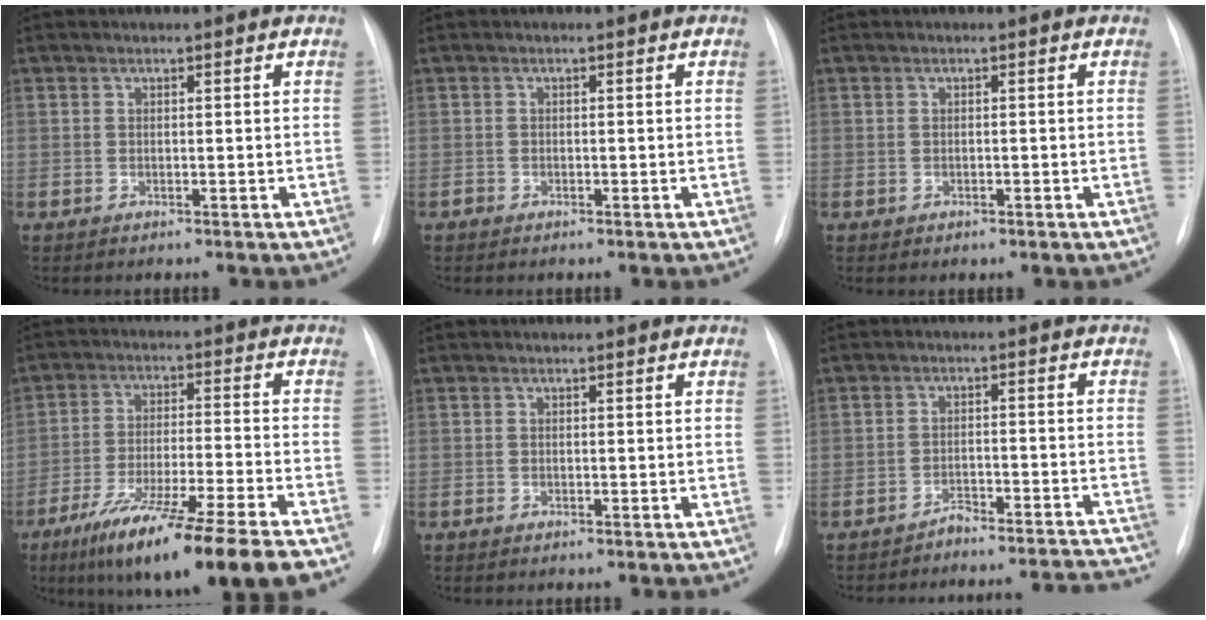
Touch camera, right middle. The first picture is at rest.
{"total": 0.6, "force": [-0.4, 0.4, 0.1], "torque": [-0.002, 0.002, -0.011]}
{"total": 0.6, "force": [-0.3, 0.5, 0.3], "torque": [-0.008, 0.000, -0.001]}
{"total": 18.1, "force": [-12.7, -0.1, 12.9], "torque": [-0.193, -0.042, -0.210]}
{"total": 0.0}
{"total": 13.7, "force": [-13.6, 0.9, 1.3], "torque": [0.008, 0.025, -0.162]}